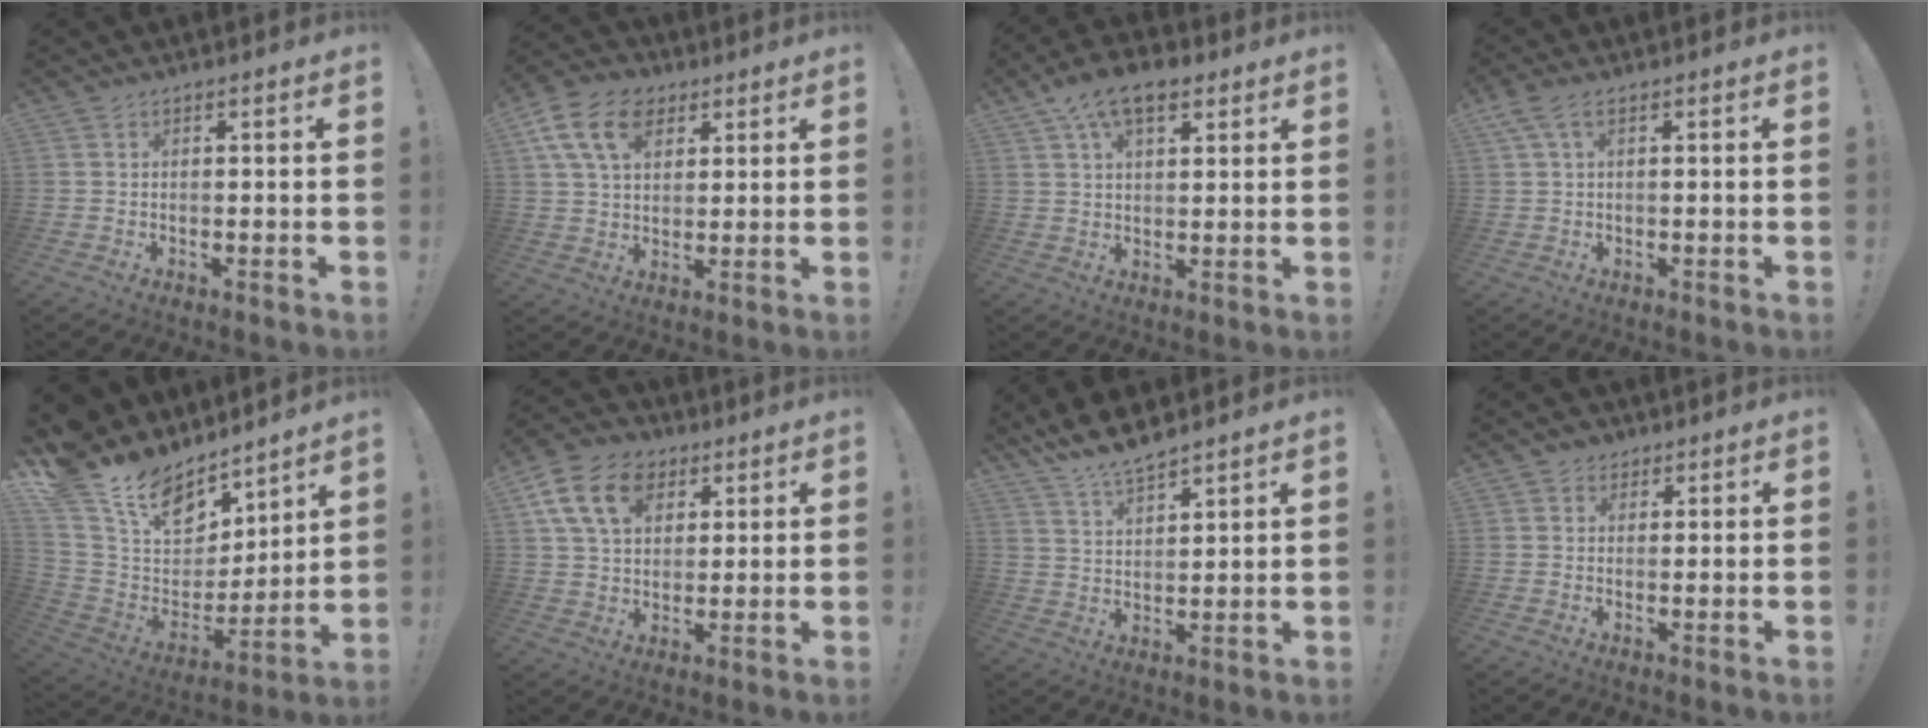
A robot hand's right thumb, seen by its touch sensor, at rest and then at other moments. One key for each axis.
{"total": 14.4, "fx": 6.2, "fy": 10.0, "fz": 8.3, "tx": -0.133, "ty": -0.011, "tz": 0.121}
{"total": 10.5, "fx": 5.9, "fy": 5.4, "fz": 6.8, "tx": -0.107, "ty": -0.014, "tz": 0.107}
{"total": 3.3, "fx": 1.4, "fy": 1.4, "fz": 2.6, "tx": -0.058, "ty": 0.004, "tz": 0.028}
{"total": 18.9, "fx": 13.7, "fy": 10.9, "fz": 7.1, "tx": -0.142, "ty": -0.093, "tz": 0.271}
{"total": 15.6, "fx": 6.2, "fy": 11.6, "fz": 8.4, "tx": -0.132, "ty": -0.014, "tz": 0.123}
{"total": 8.1, "fx": 7.4, "fy": 1.8, "fz": 2.8, "tx": -0.059, "ty": -0.048, "tz": 0.139}
{"total": 3.0, "fx": 1.5, "fy": 2.5, "fz": 0.5, "tx": -0.006, "ty": -0.001, "tz": 0.028}